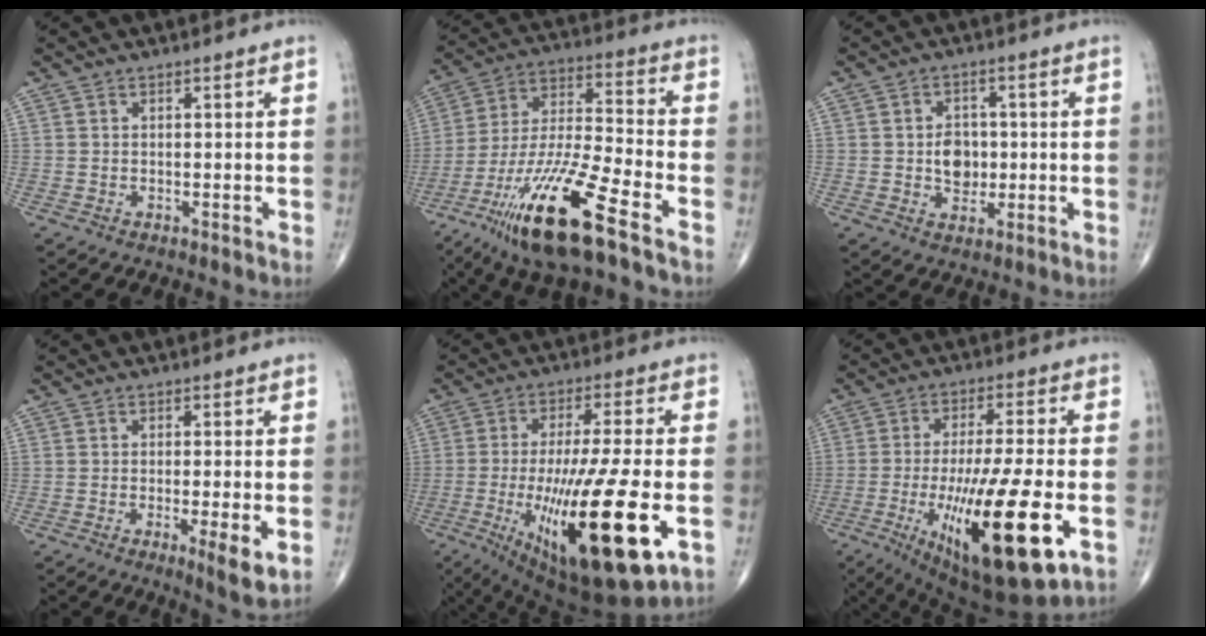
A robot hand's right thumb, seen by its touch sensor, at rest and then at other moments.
{"total": 20.4, "force": [-11.8, 3.6, 16.2], "torque": [-0.352, 0.033, -0.218]}
{"total": 5.9, "force": [-0.2, 4.6, 3.8], "torque": [-0.034, 0.003, -0.001]}
{"total": 5.7, "force": [-1.4, 0.8, 5.5], "torque": [-0.087, -0.016, -0.025]}
{"total": 24.3, "force": [-6.1, 6.0, 22.7], "torque": [-0.402, -0.024, -0.080]}
{"total": 22.9, "force": [-6.5, 5.8, 21.2], "torque": [-0.367, -0.015, -0.088]}